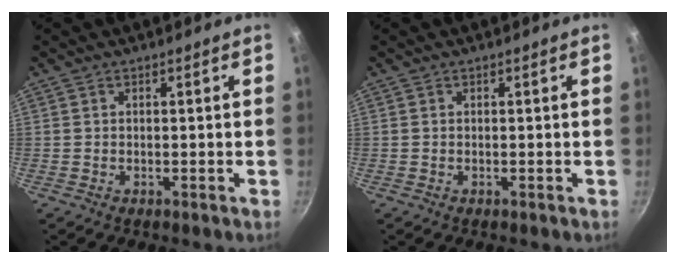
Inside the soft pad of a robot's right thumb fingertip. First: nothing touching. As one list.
[{"total": 0.0}]